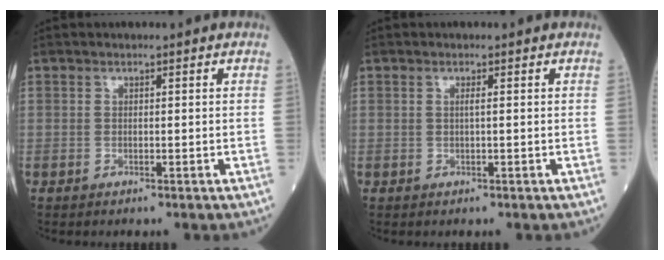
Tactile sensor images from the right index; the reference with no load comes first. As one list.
[{"total": 0.6, "force": [0.1, -0.1, 0.6], "torque": [-0.012, 0.000, 0.001]}]